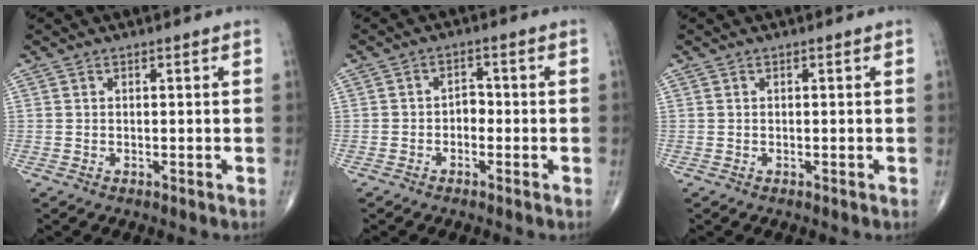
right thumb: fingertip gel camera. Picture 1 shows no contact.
{"total": 2.5, "force": [-0.9, 1.8, 1.5], "torque": [-0.008, 0.014, -0.023]}
{"total": 0.0}